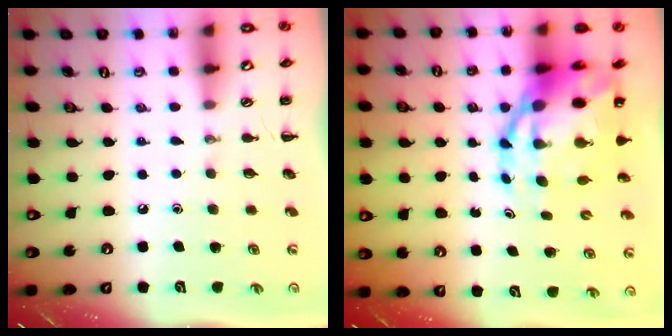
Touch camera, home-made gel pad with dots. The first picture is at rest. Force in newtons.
{"total": 13.5, "press": 13.1, "slide": 3.2}